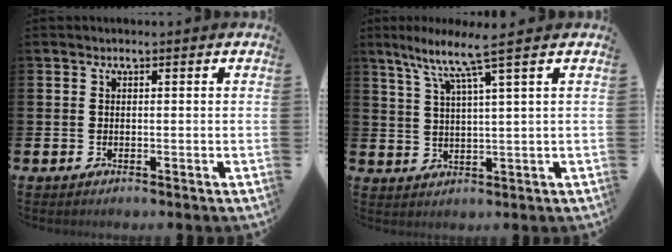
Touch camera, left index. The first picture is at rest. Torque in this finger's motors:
{"motor_torque": [1.22, -0.80, 0.50, 0.13]}